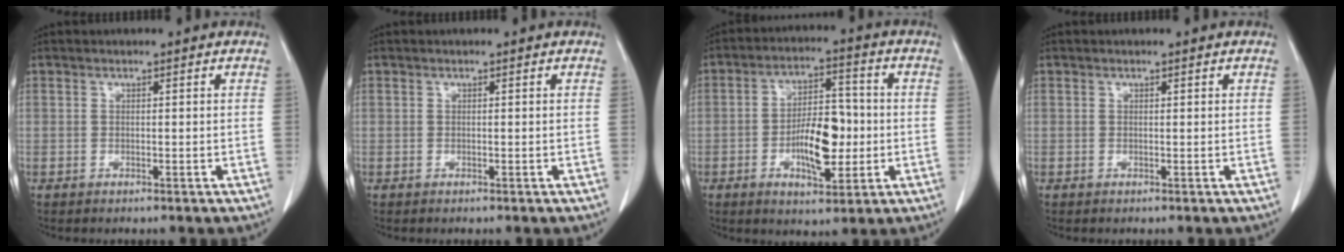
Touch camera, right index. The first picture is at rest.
{"total": 0.0}
{"total": 9.8, "force": [-1.8, 4.1, 8.7], "torque": [-0.152, 0.011, -0.027]}
{"total": 0.0}